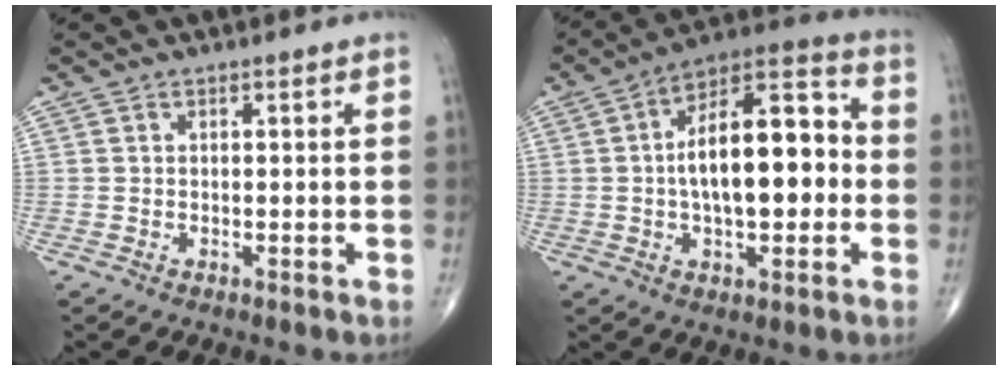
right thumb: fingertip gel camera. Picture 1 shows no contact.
{"total": 18.4, "force": [-0.3, 8.6, 16.3], "torque": [-0.242, 0.034, -0.013]}